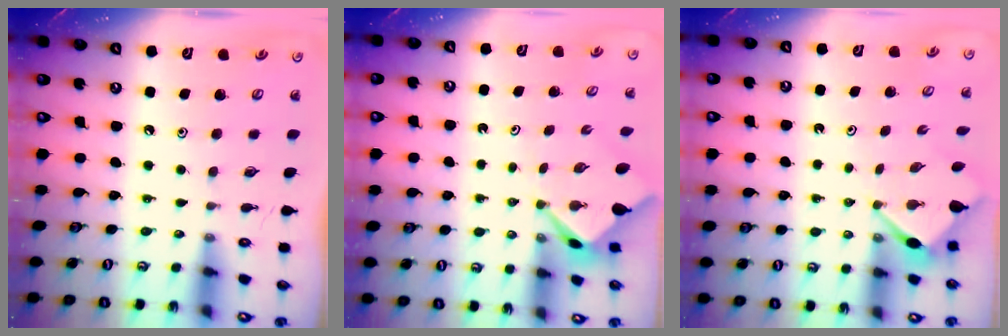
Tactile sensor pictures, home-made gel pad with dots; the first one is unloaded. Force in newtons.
{"total": 2.8, "press": 2.8, "slide": 0.3}
{"total": 3.4, "press": 3.4, "slide": 0.3}